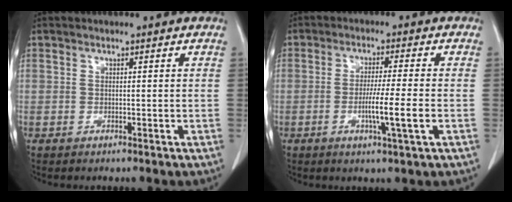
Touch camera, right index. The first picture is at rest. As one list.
[{"total": 6.4, "force": [-1.7, -0.7, 6.2], "torque": [-0.104, -0.013, -0.033]}]